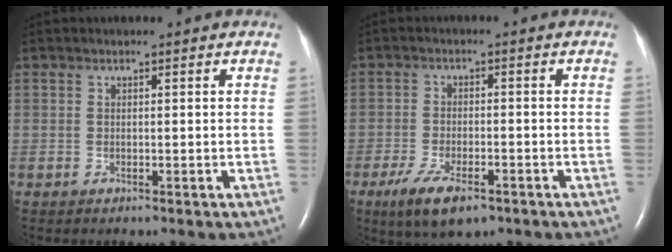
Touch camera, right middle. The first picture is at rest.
{"total": 7.4, "force": [-4.6, 2.5, 5.2], "torque": [-0.100, -0.012, -0.075]}